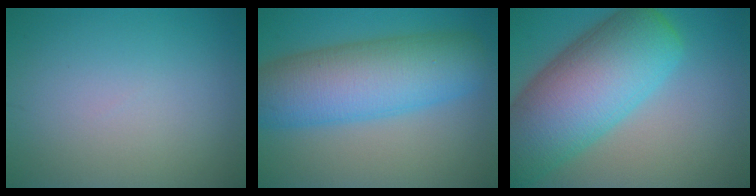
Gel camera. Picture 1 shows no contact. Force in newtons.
{"total": 10.1, "press": 10.1, "slide": 0.3}
{"total": 13.0, "press": 13.0, "slide": 0.7}